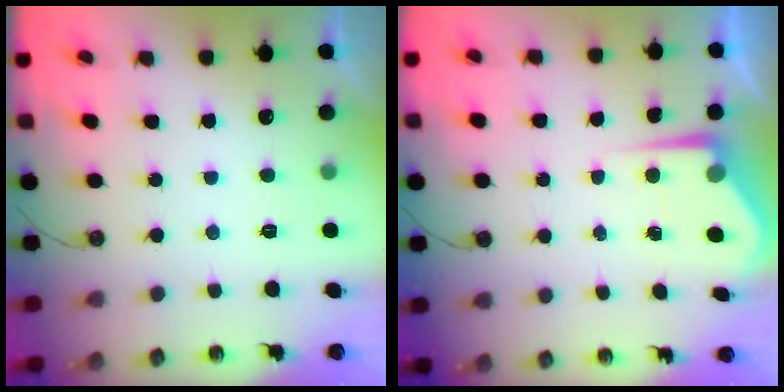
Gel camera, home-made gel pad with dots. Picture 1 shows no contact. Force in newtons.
{"total": 5.2, "press": 5.2, "slide": 0.2}